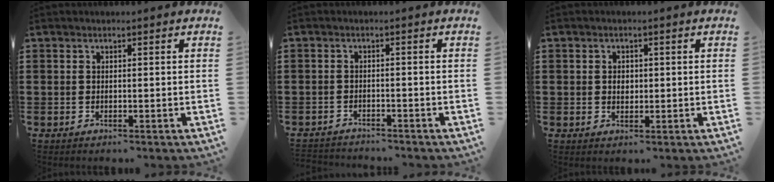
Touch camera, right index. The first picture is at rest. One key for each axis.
{"total": 1.9, "fx": -1.9, "fy": 0.0, "fz": -0.2, "tx": -0.003, "ty": 0.000, "tz": -0.043}
{"total": 1.7, "fx": 0.2, "fy": 1.3, "fz": 1.1, "tx": -0.024, "ty": 0.008, "tz": 0.003}